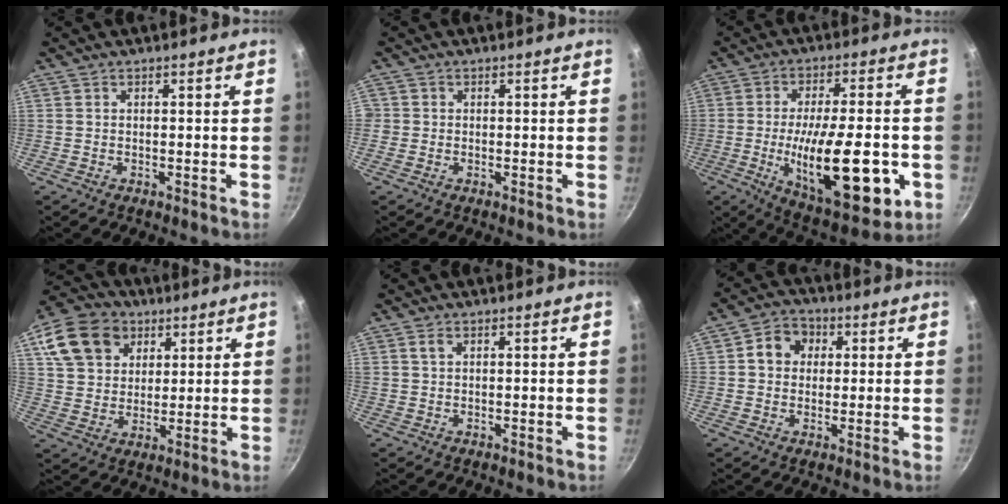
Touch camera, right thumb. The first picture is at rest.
{"total": 1.3, "force": [-0.2, 1.2, 0.2], "torque": [0.003, 0.003, -0.006]}
{"total": 22.9, "force": [-5.2, 7.9, 20.9], "torque": [-0.307, 0.001, -0.074]}
{"total": 17.0, "force": [8.1, 12.7, 7.8], "torque": [-0.145, 0.008, 0.148]}
{"total": 1.4, "force": [0.7, 0.9, 0.9], "torque": [-0.013, 0.002, 0.013]}
{"total": 6.8, "force": [1.5, 5.8, 3.2], "torque": [-0.019, 0.009, 0.012]}